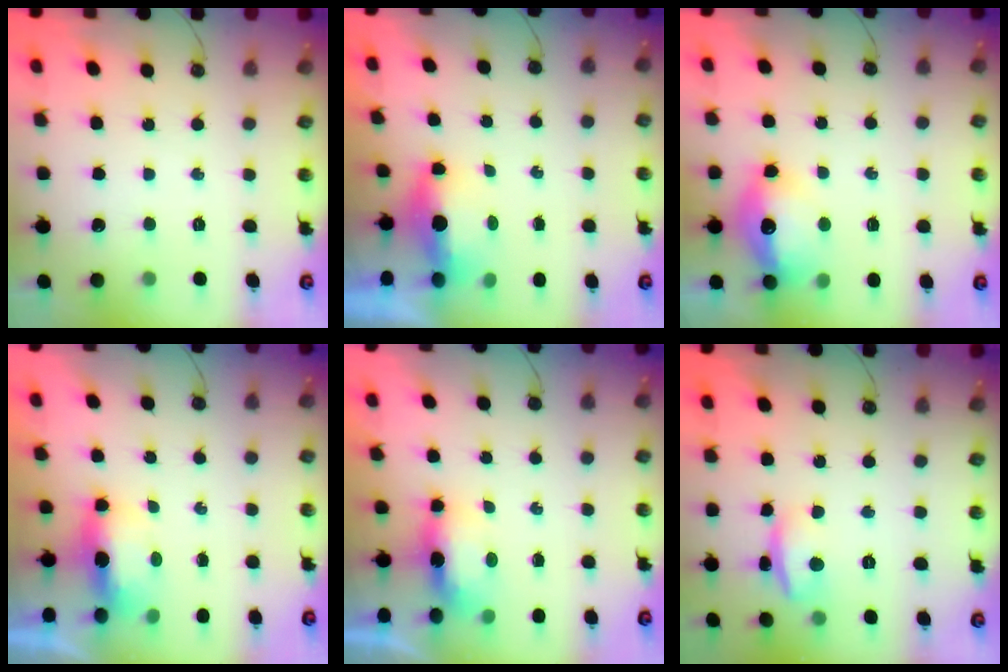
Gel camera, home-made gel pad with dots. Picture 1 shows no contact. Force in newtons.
{"total": 7.1, "press": 5.6, "slide": 4.5}
{"total": 12.9, "press": 12.8, "slide": 1.4}
{"total": 5.9, "press": 5.8, "slide": 1.2}
{"total": 5.9, "press": 5.8, "slide": 0.7}
{"total": 11.7, "press": 5.7, "slide": 10.3}